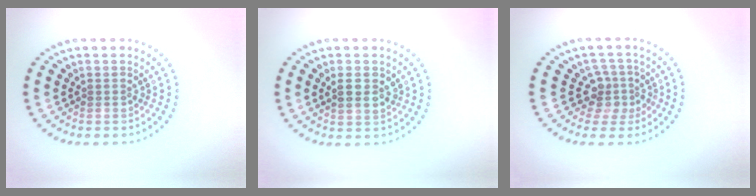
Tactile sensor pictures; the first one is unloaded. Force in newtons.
{"total": 2.1, "press": 2.0, "slide": 0.6}
{"total": 2.7, "press": 2.0, "slide": 1.9}